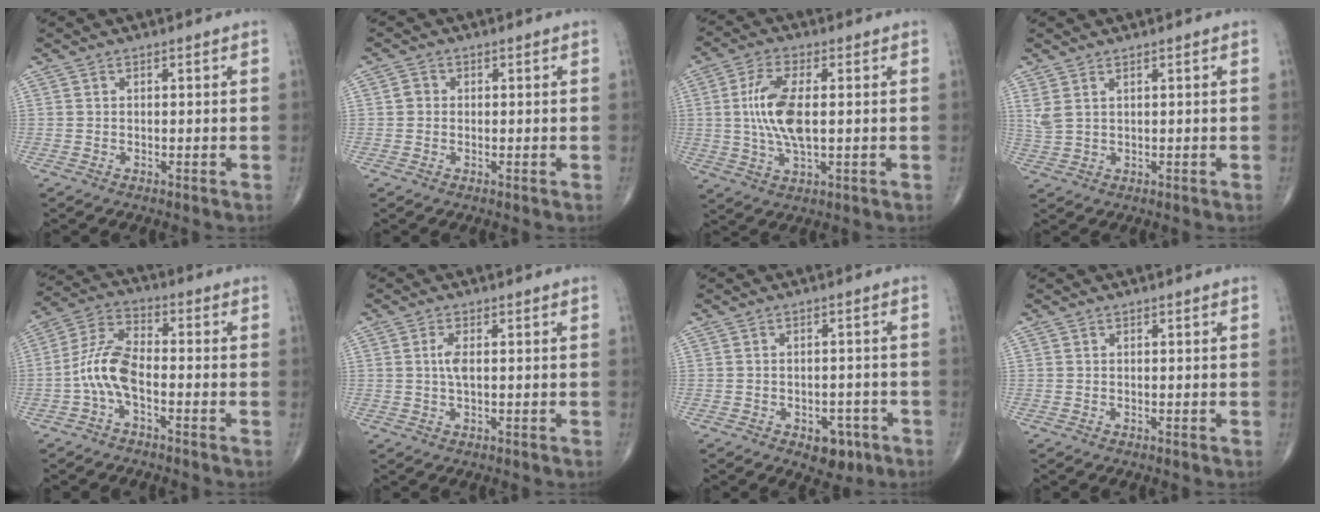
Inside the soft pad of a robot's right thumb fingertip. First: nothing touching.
{"total": 1.6, "force": [0.0, 1.5, 0.6], "torque": [-0.003, 0.004, -0.001]}
{"total": 10.4, "force": [0.7, 4.2, 9.5], "torque": [-0.203, -0.002, 0.015]}
{"total": 3.1, "force": [1.5, 1.2, 2.3], "torque": [-0.063, 0.003, 0.041]}
{"total": 8.6, "force": [-2.4, 3.9, 7.3], "torque": [-0.156, 0.036, -0.054]}
{"total": 2.6, "force": [0.3, 0.9, 2.5], "torque": [-0.058, 0.002, 0.007]}
{"total": 5.4, "force": [-2.7, 3.5, 3.2], "torque": [-0.016, 0.017, -0.030]}
{"total": 0.0}